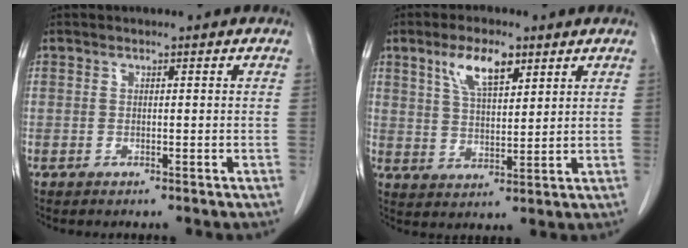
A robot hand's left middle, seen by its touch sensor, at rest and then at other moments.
{"total": 7.4, "force": [4.1, 2.6, 5.5], "torque": [-0.108, 0.008, 0.077]}